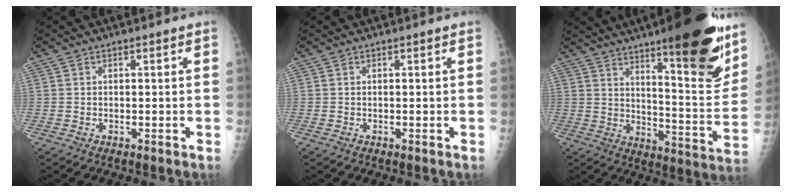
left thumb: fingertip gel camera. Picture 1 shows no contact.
{"total": 0.0}
{"total": 23.0, "force": [14.1, 4.6, 17.6], "torque": [-0.213, -0.076, 0.211]}